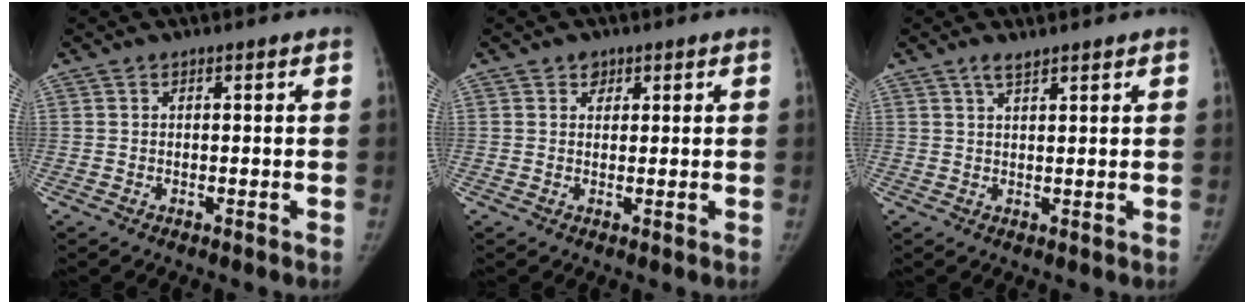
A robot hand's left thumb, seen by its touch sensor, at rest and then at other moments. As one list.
[{"total": 1.8, "force": [1.0, 1.4, 0.4], "torque": [0.008, -0.004, 0.011]}, {"total": 2.5, "force": [2.0, 0.7, 1.3], "torque": [-0.024, -0.007, 0.037]}]